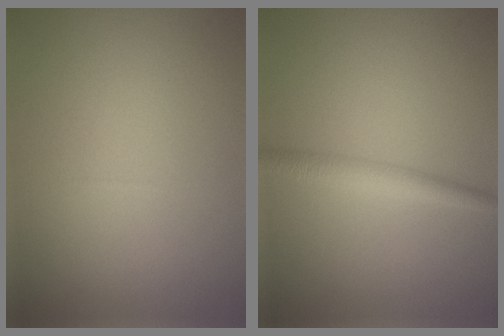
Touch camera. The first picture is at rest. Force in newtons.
{"total": 2.2, "press": 2.2, "slide": 0.1}